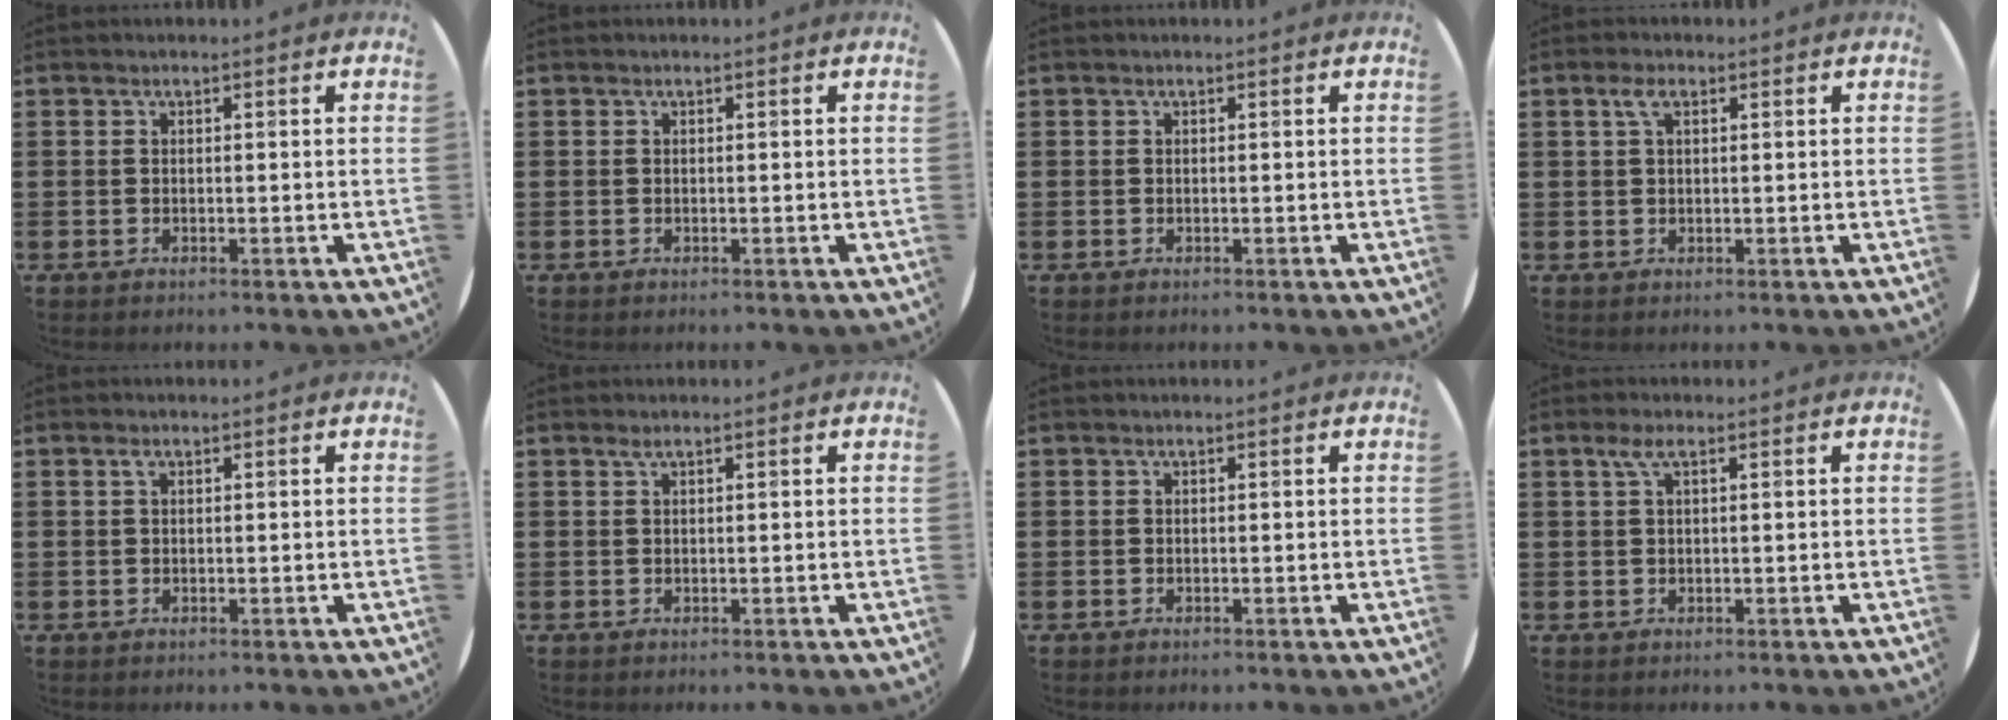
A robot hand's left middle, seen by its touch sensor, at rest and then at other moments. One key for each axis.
{"total": 0.0}
{"total": 0.0}
{"total": 2.2, "fx": 1.0, "fy": 1.0, "fz": 1.7, "tx": -0.038, "ty": 0.006, "tz": 0.017}
{"total": 0.9, "fx": 0.4, "fy": 0.5, "fz": 0.6, "tx": -0.006, "ty": 0.000, "tz": 0.006}
{"total": 0.6, "fx": 0.4, "fy": 0.0, "fz": 0.5, "tx": -0.009, "ty": 0.000, "tz": 0.007}
{"total": 0.0}
{"total": 1.9, "fx": 0.8, "fy": 0.4, "fz": 1.6, "tx": -0.034, "ty": 0.007, "tz": 0.013}